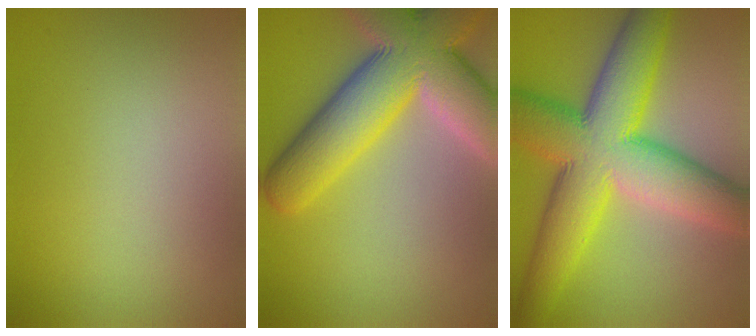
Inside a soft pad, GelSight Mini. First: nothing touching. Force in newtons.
{"total": 12.5, "press": 12.4, "slide": 1.0}
{"total": 13.6, "press": 13.6, "slide": 0.1}